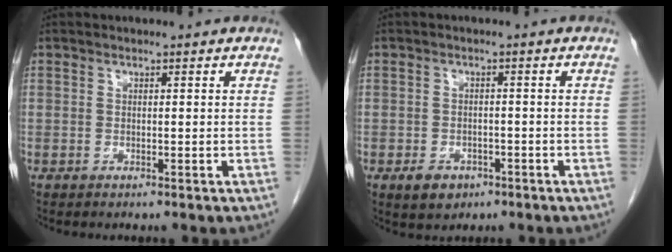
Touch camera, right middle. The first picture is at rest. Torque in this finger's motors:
{"motor_torque": [0.56, -0.41, 0.08, 0.01]}